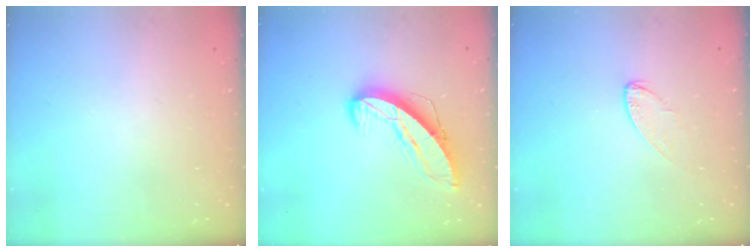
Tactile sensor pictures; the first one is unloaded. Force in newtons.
{"total": 9.4, "press": 9.4, "slide": 0.9}
{"total": 5.3, "press": 5.2, "slide": 0.4}